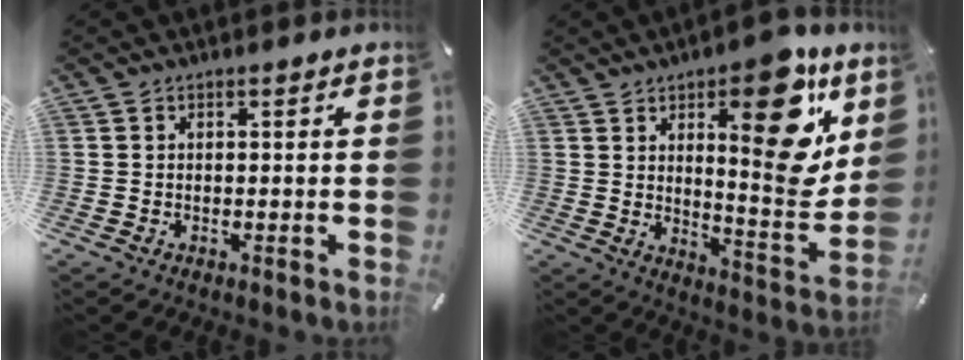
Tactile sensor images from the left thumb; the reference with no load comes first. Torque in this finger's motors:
{"motor_torque": [2.51, 2.50, 1.98, -0.73, 0.20]}